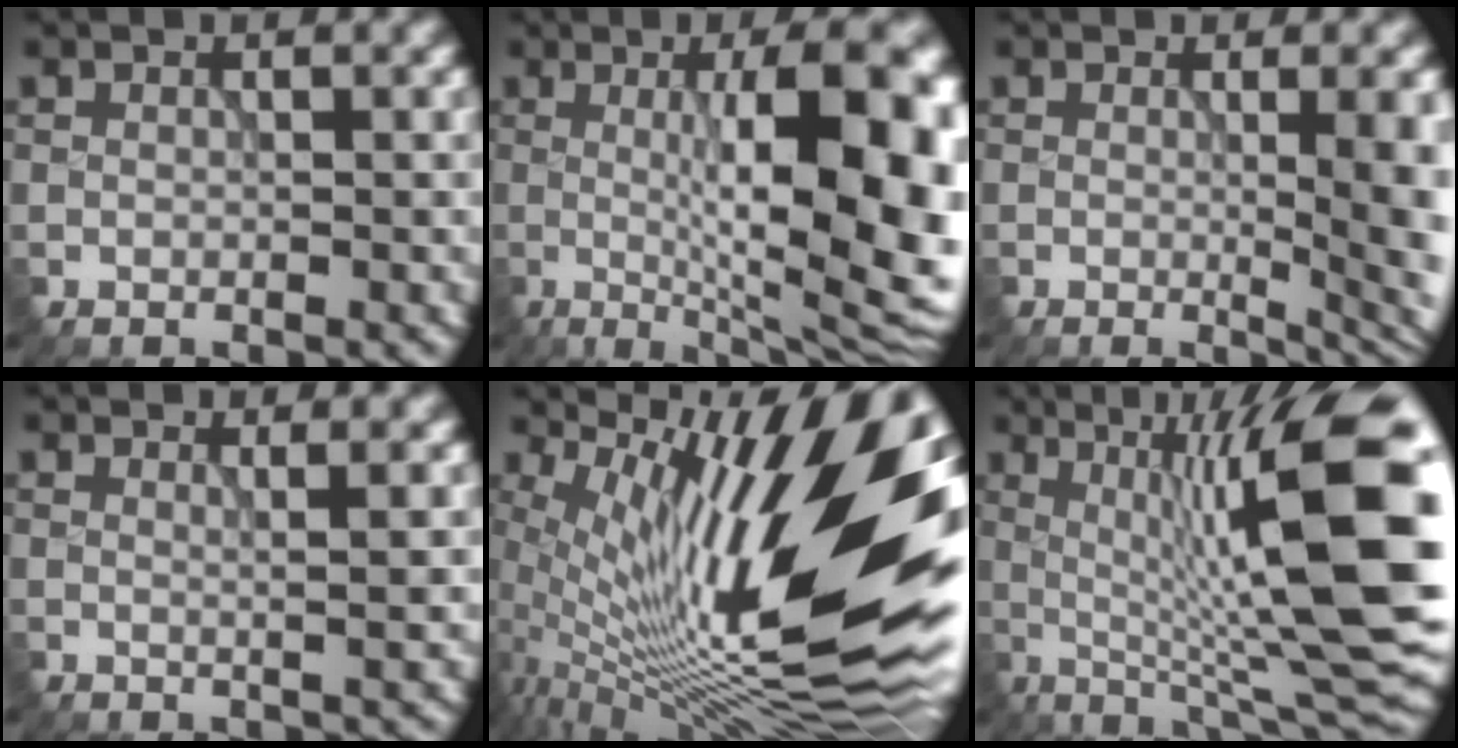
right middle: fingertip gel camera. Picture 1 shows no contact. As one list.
[{"total": 14.5, "force": [0.2, 4.0, 14.0], "torque": [-0.164, 0.009, -0.002]}, {"total": 6.2, "force": [0.1, 1.5, 6.0], "torque": [-0.063, -0.011, 0.003]}, {"total": 1.6, "force": [0.9, 0.4, 1.3], "torque": [-0.012, 0.003, 0.004]}, {"total": 18.9, "force": [4.1, 6.1, 17.4], "torque": [-0.260, 0.004, 0.072]}, {"total": 15.9, "force": [1.4, 3.2, 15.5], "torque": [-0.211, 0.018, 0.017]}]